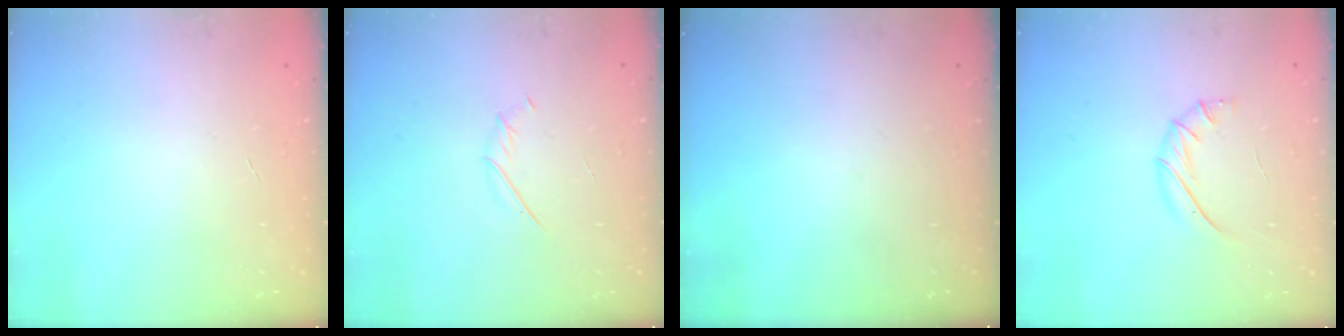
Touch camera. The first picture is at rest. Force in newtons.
{"total": 2.0, "press": 2.0, "slide": 0.6}
{"total": 0.0}
{"total": 7.1, "press": 6.9, "slide": 1.5}